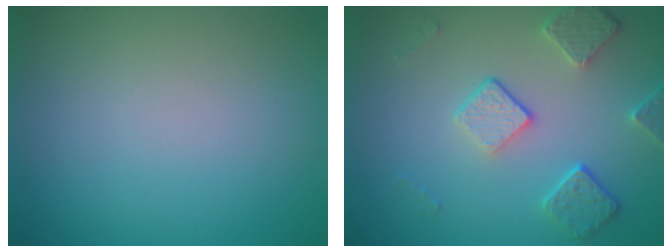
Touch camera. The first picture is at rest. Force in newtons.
{"total": 4.0, "press": 3.2, "slide": 2.5}